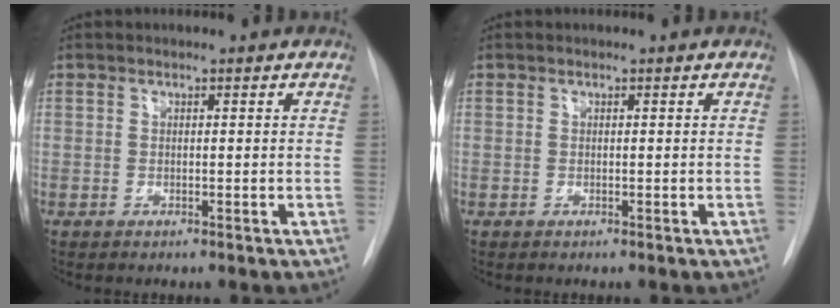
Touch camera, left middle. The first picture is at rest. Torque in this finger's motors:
{"motor_torque": [0.00, 0.00, 0.00, 0.01]}